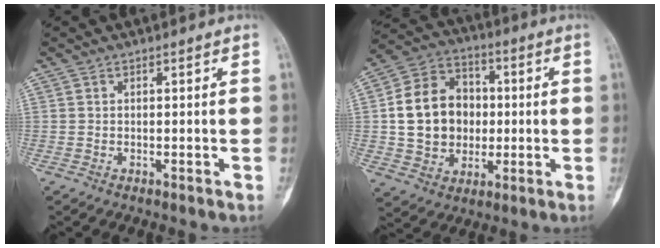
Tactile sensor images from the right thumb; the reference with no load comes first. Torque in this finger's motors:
{"motor_torque": [0.61, 0.61, 0.28, -0.20, 0.08]}